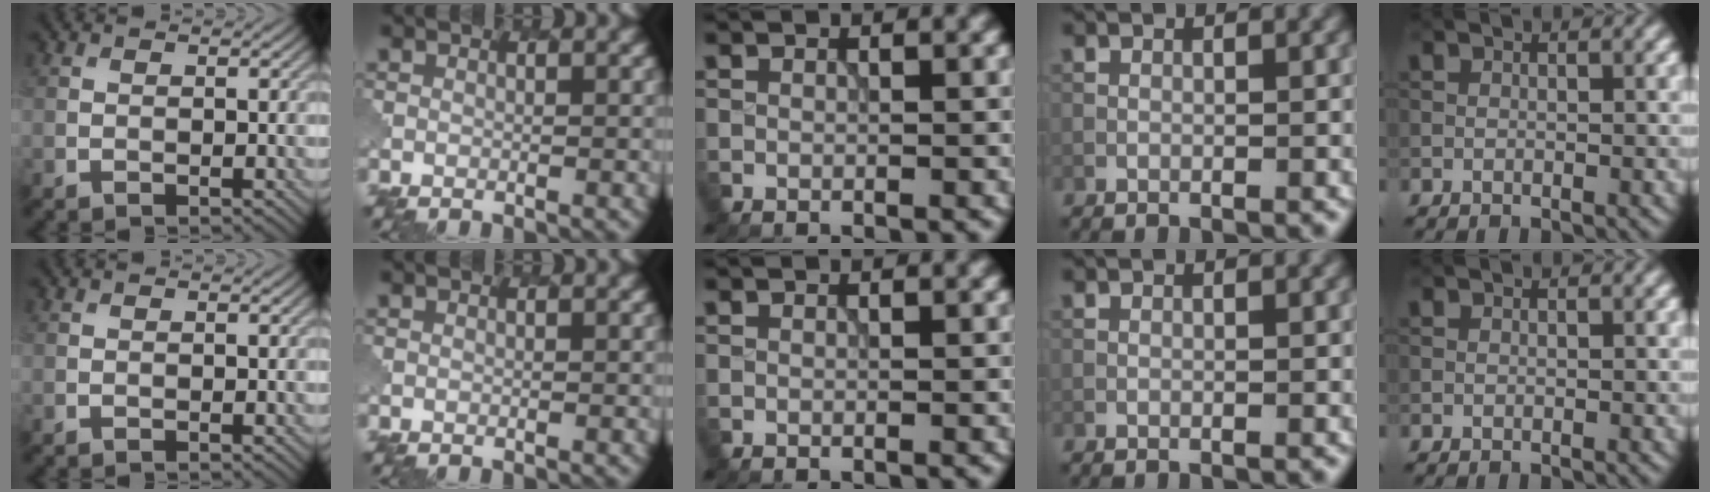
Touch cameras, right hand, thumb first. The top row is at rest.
{}